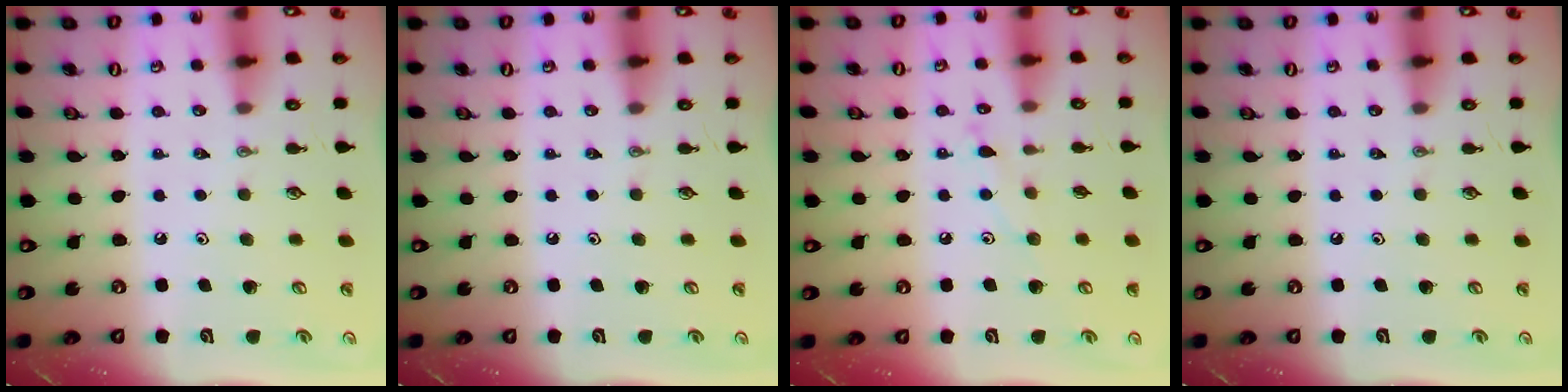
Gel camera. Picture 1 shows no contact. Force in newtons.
{"total": 0.0}
{"total": 7.0, "press": 7.0, "slide": 0.3}
{"total": 0.0}